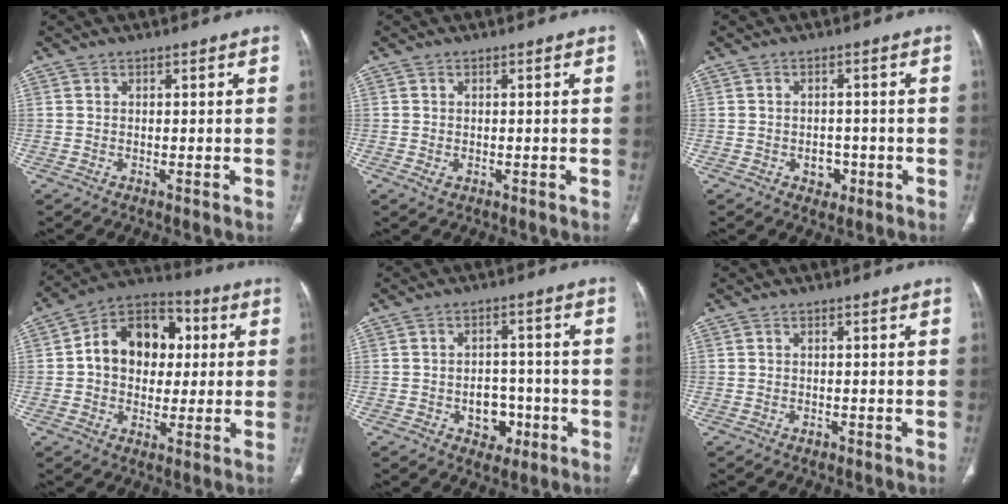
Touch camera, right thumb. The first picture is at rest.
{"total": 1.1, "force": [-0.3, 0.8, 0.7], "torque": [-0.014, 0.002, 0.000]}
{"total": 3.1, "force": [-1.2, 2.4, 1.6], "torque": [-0.006, 0.006, -0.012]}
{"total": 15.1, "force": [2.0, 11.2, 10.0], "torque": [-0.112, 0.021, 0.024]}
{"total": 6.3, "force": [-2.2, 4.8, 3.5], "torque": [-0.018, 0.023, -0.025]}
{"total": 0.6, "force": [-0.4, 0.4, 0.2], "torque": [-0.003, 0.000, -0.005]}